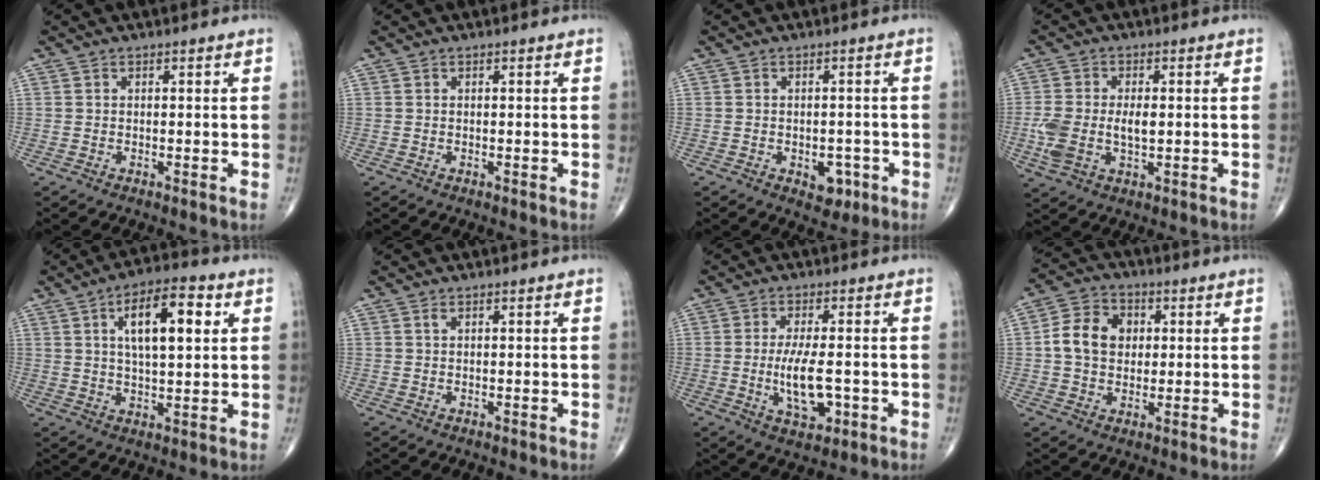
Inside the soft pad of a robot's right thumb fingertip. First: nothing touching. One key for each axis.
{"total": 0.0}
{"total": 4.1, "fx": -1.6, "fy": 2.7, "fz": 2.6, "tx": -0.016, "ty": 0.007, "tz": -0.015}
{"total": 8.8, "fx": -0.6, "fy": 4.9, "fz": 7.2, "tx": -0.159, "ty": 0.007, "tz": -0.007}
{"total": 12.1, "fx": 3.9, "fy": 4.7, "fz": 10.5, "tx": -0.155, "ty": -0.001, "tz": 0.062}
{"total": 0.5, "fx": 0.3, "fy": 0.1, "fz": 0.4, "tx": -0.010, "ty": 0.001, "tz": 0.008}
{"total": 8.0, "fx": -1.4, "fy": 3.1, "fz": 7.2, "tx": -0.133, "ty": -0.009, "tz": -0.018}
{"total": 9.5, "fx": 1.1, "fy": 7.4, "fz": 5.8, "tx": -0.083, "ty": 0.012, "tz": 0.012}